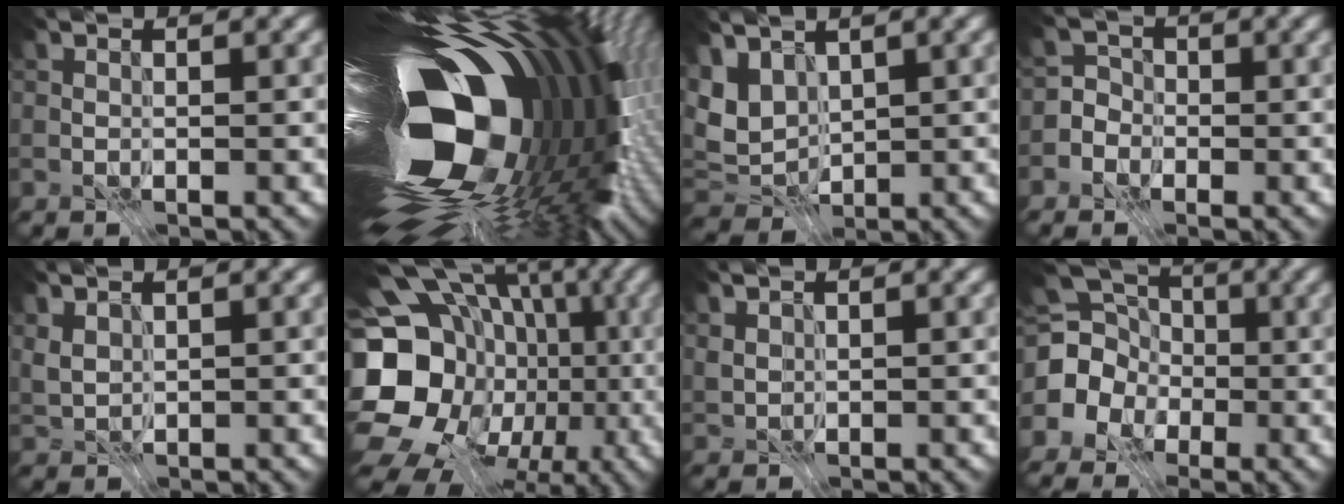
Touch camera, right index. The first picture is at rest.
{"total": 21.3, "force": [-2.5, 10.6, 18.3], "torque": [-0.321, -0.043, -0.057]}
{"total": 5.3, "force": [1.7, 3.5, 3.5], "torque": [-0.072, 0.003, 0.028]}
{"total": 3.7, "force": [-2.0, 3.2, 0.3], "torque": [0.023, 0.014, -0.060]}
{"total": 1.5, "force": [0.8, 0.9, 0.8], "torque": [-0.023, -0.004, 0.019]}
{"total": 22.1, "force": [-3.6, 19.2, 10.2], "torque": [-0.205, 0.001, -0.090]}
{"total": 1.2, "force": [0.8, 0.8, 0.5], "torque": [-0.017, -0.002, 0.018]}
{"total": 8.0, "force": [-1.4, 7.2, 3.2], "torque": [-0.071, 0.002, -0.063]}